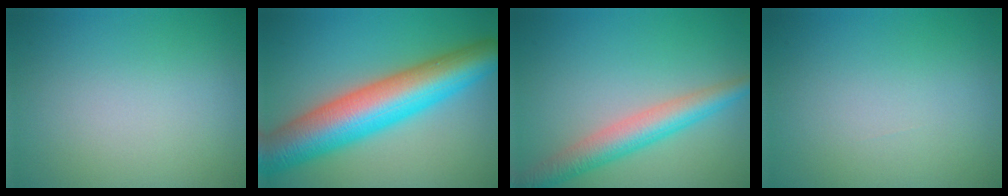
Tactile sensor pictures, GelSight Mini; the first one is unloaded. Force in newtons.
{"total": 11.0, "press": 11.0, "slide": 0.1}
{"total": 4.7, "press": 4.7, "slide": 0.1}
{"total": 0.0}